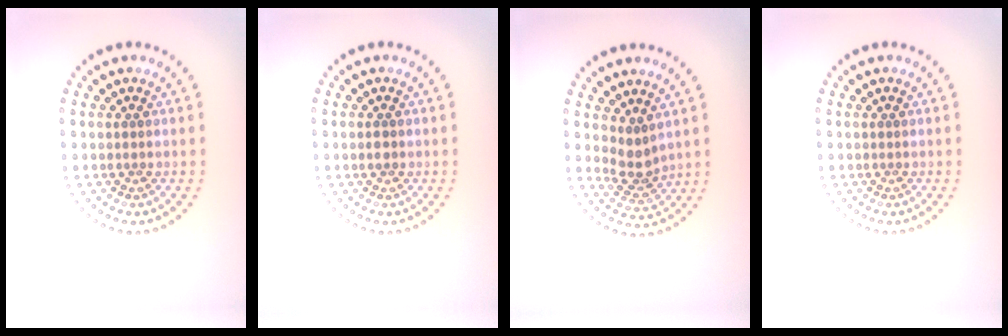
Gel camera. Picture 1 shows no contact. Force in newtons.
{"total": 1.0, "press": 1.0, "slide": 0.2}
{"total": 2.6, "press": 2.0, "slide": 1.6}
{"total": 0.0}